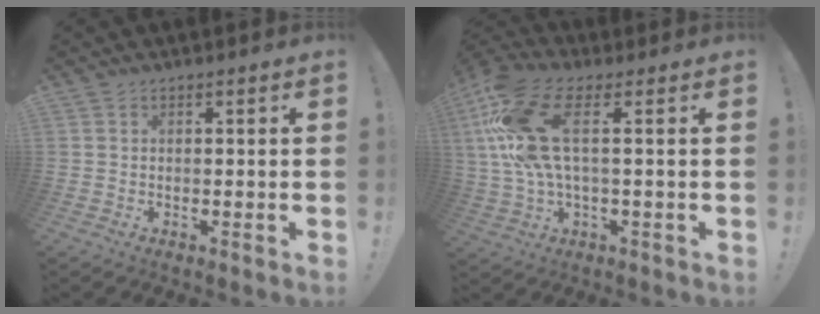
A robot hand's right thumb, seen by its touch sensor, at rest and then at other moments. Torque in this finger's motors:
{"motor_torque": [1.02, 1.05, 1.22, 1.05, 0.36]}